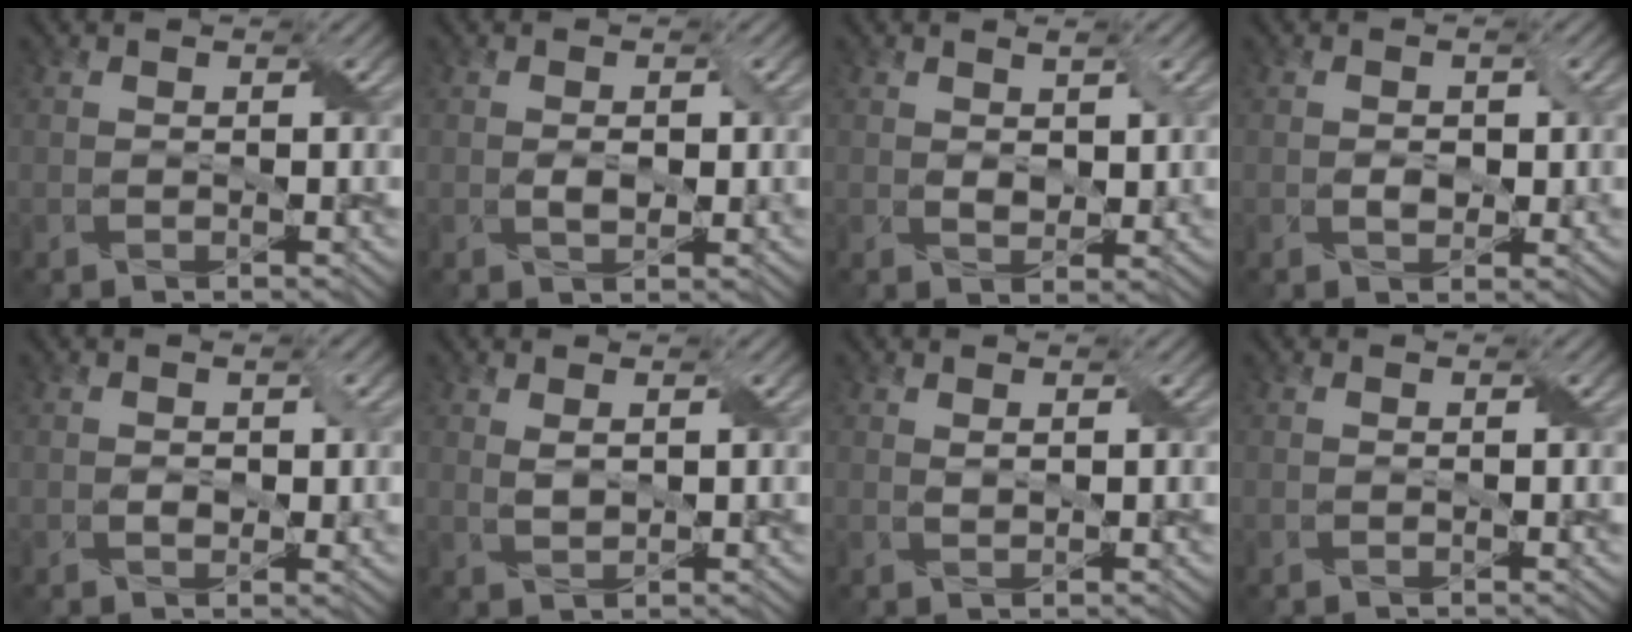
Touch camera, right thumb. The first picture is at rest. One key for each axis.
{"total": 2.0, "fx": 0.0, "fy": 1.1, "fz": 1.7, "tx": -0.035, "ty": -0.003, "tz": 0.004}
{"total": 2.6, "fx": 0.9, "fy": 1.4, "fz": 1.9, "tx": -0.039, "ty": -0.004, "tz": 0.020}
{"total": 2.0, "fx": -0.1, "fy": 1.4, "fz": 1.4, "tx": -0.029, "ty": -0.004, "tz": 0.000}
{"total": 1.8, "fx": 0.0, "fy": 1.1, "fz": 1.3, "tx": -0.025, "ty": -0.004, "tz": 0.002}
{"total": 1.6, "fx": 0.8, "fy": 0.6, "fz": 1.2, "tx": -0.032, "ty": 0.000, "tz": 0.019}
{"total": 0.8, "fx": 0.5, "fy": 0.3, "fz": 0.6, "tx": -0.016, "ty": 0.001, "tz": 0.011}
{"total": 0.0}